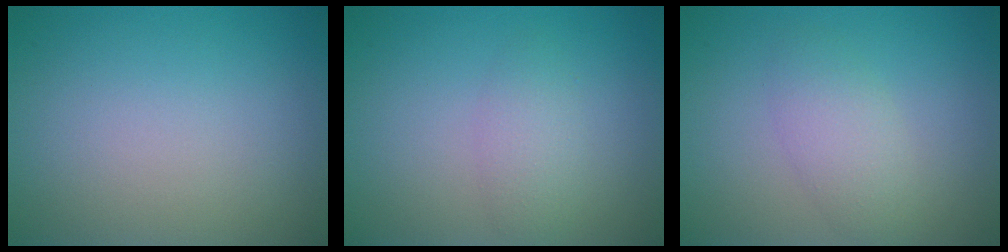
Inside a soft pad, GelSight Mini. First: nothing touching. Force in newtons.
{"total": 2.0, "press": 2.0, "slide": 0.0}
{"total": 2.6, "press": 2.6, "slide": 0.1}